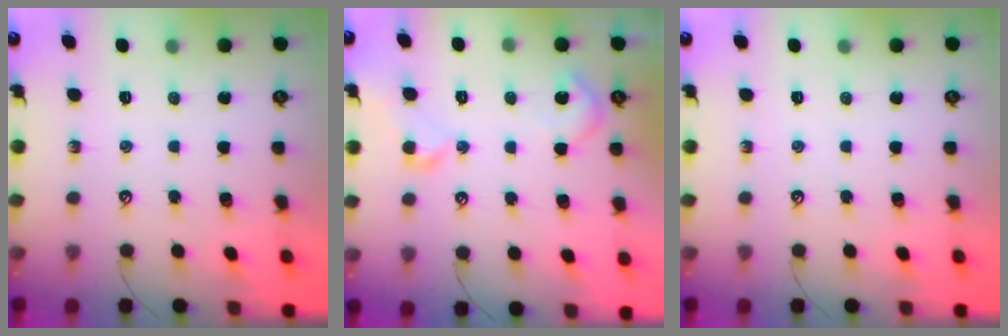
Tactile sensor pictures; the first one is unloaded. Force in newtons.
{"total": 5.1, "press": 5.0, "slide": 0.9}
{"total": 0.0}